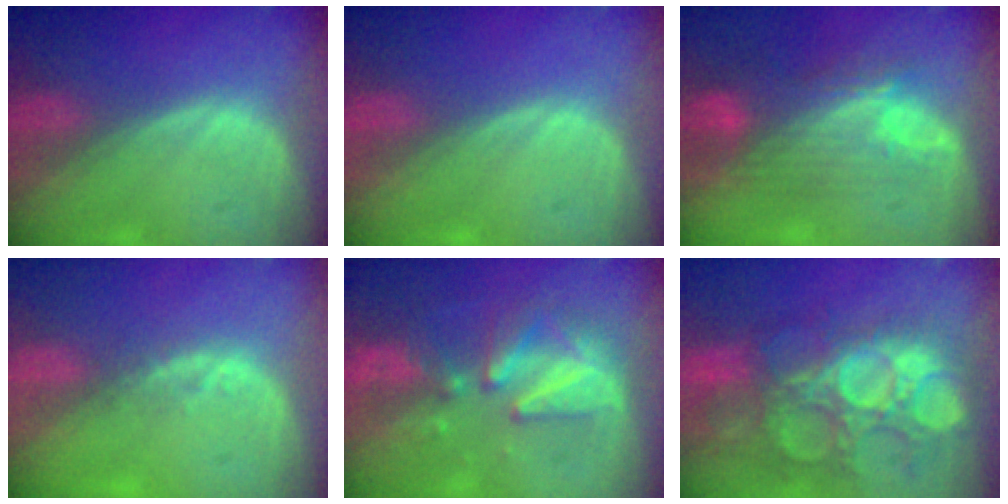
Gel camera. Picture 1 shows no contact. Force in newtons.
{"total": 0.0}
{"total": 9.5, "press": 8.1, "slide": 4.9}
{"total": 2.1, "press": 1.8, "slide": 1.1}
{"total": 8.3, "press": 8.1, "slide": 1.9}
{"total": 12.9, "press": 12.0, "slide": 4.8}